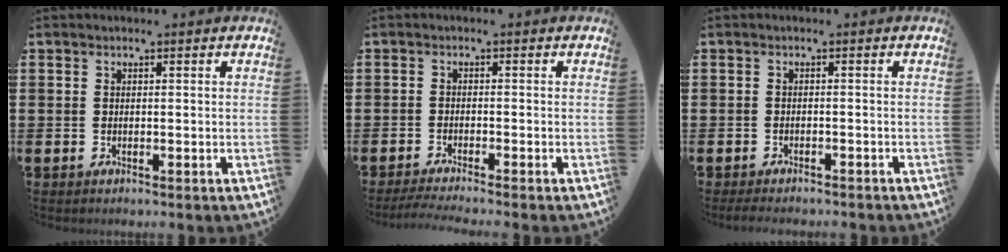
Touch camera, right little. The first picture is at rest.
{"total": 1.7, "force": [-1.4, 0.0, 1.0], "torque": [-0.015, 0.002, -0.026]}
{"total": 1.2, "force": [-1.1, 0.1, 0.4], "torque": [-0.009, 0.001, -0.022]}